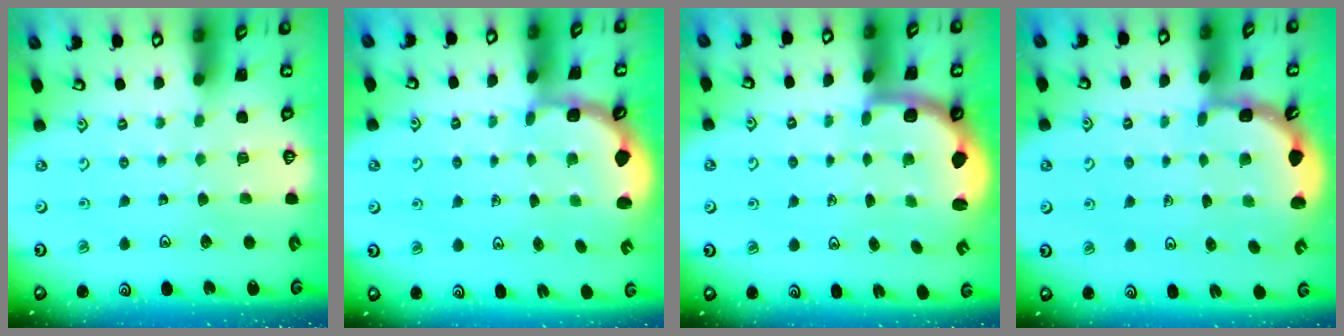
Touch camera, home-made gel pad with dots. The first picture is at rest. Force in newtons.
{"total": 2.7, "press": 2.1, "slide": 1.7}
{"total": 2.1, "press": 1.9, "slide": 1.0}
{"total": 2.1, "press": 1.9, "slide": 0.9}